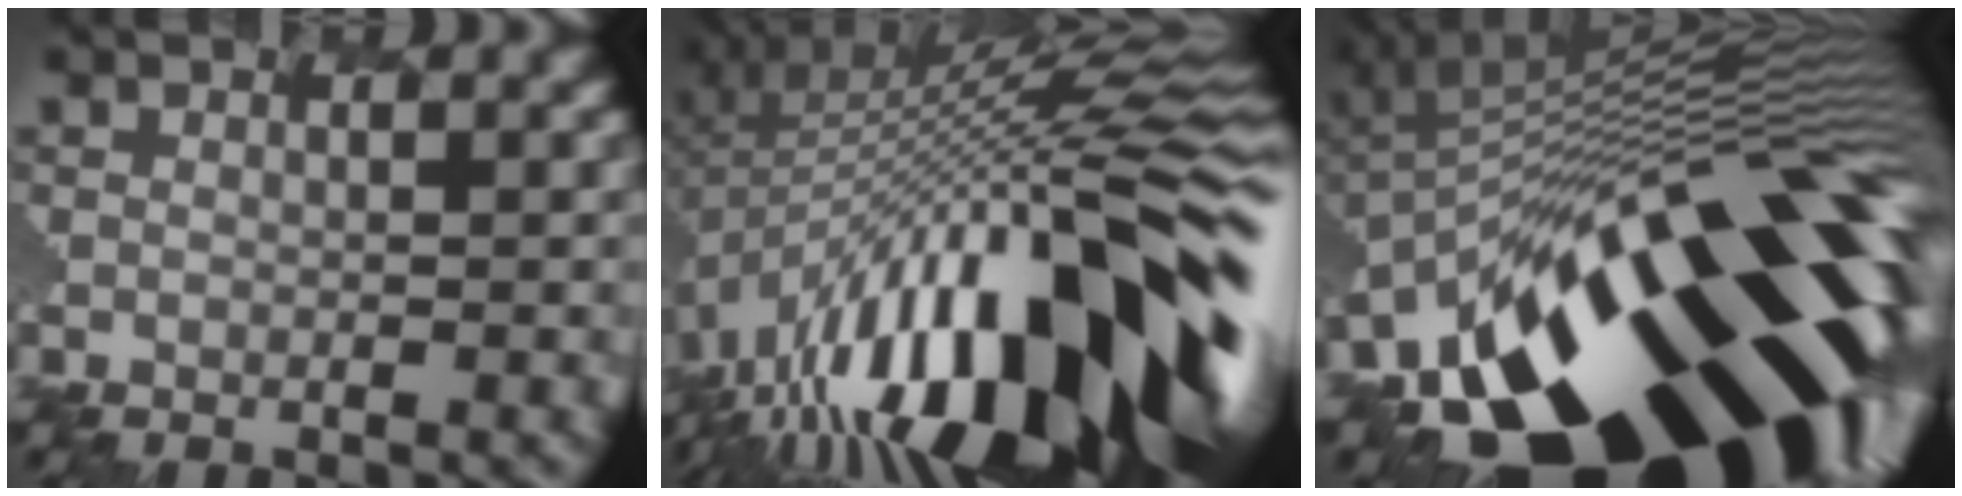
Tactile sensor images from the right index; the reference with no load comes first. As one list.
[{"total": 17.9, "force": [-5.9, 6.8, 15.4], "torque": [-0.217, 0.015, -0.112]}, {"total": 18.8, "force": [-8.3, 9.6, 13.9], "torque": [-0.244, -0.043, -0.126]}]